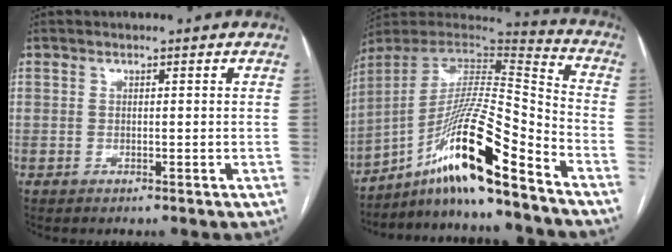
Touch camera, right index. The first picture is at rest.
{"total": 18.7, "force": [-12.0, 0.4, 14.3], "torque": [-0.281, 0.002, -0.215]}